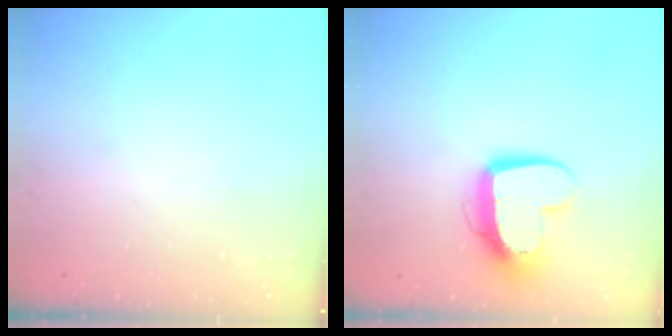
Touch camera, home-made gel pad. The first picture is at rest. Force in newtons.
{"total": 13.3, "press": 13.2, "slide": 1.2}